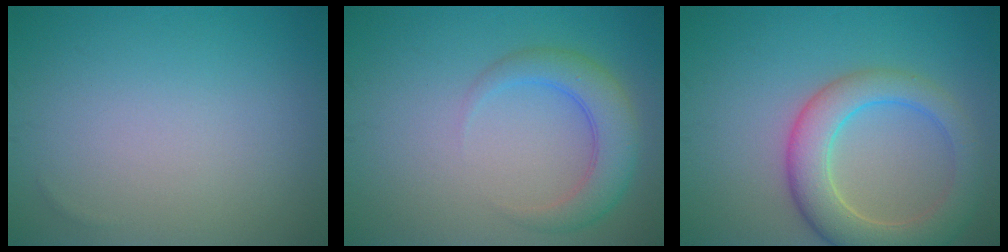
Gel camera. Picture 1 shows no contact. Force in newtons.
{"total": 4.0, "press": 4.0, "slide": 0.1}
{"total": 6.3, "press": 6.3, "slide": 0.5}